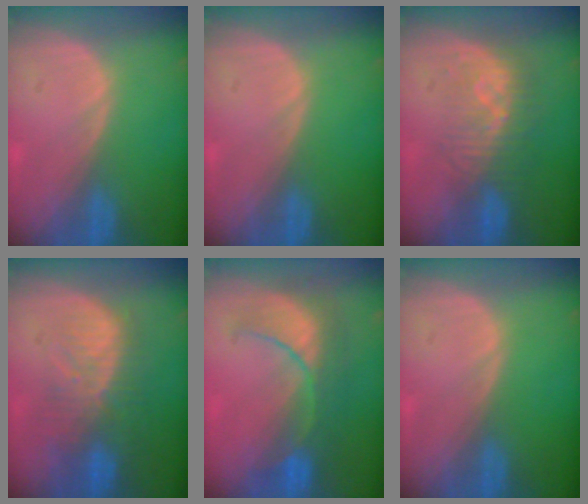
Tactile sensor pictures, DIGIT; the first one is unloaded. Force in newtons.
{"total": 0.0}
{"total": 8.2, "press": 7.4, "slide": 3.6}
{"total": 10.2, "press": 8.8, "slide": 5.2}
{"total": 8.1, "press": 8.1, "slide": 0.7}
{"total": 0.0}